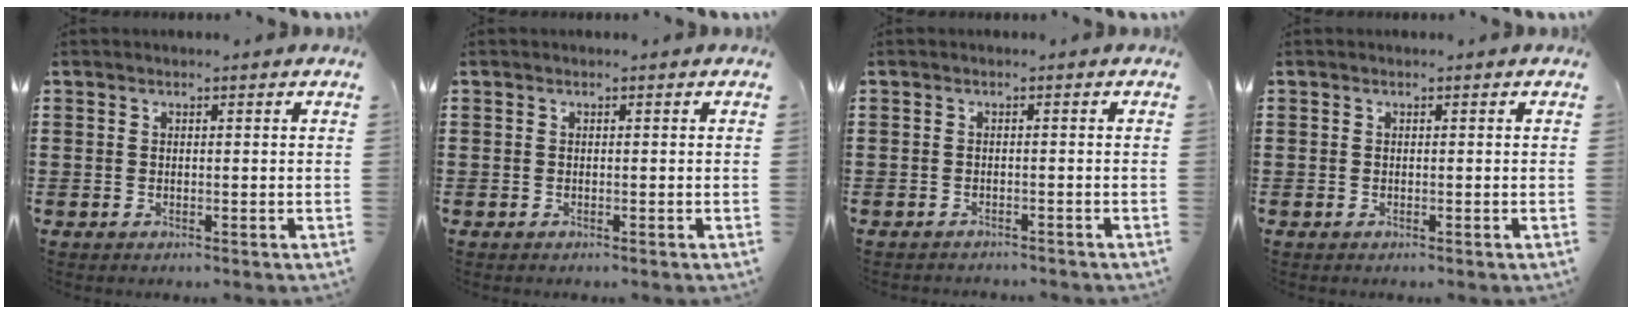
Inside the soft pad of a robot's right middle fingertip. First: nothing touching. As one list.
[{"total": 0.0}, {"total": 0.9, "force": [-0.9, 0.2, -0.2], "torque": [0.000, 0.000, -0.019]}, {"total": 0.0}]